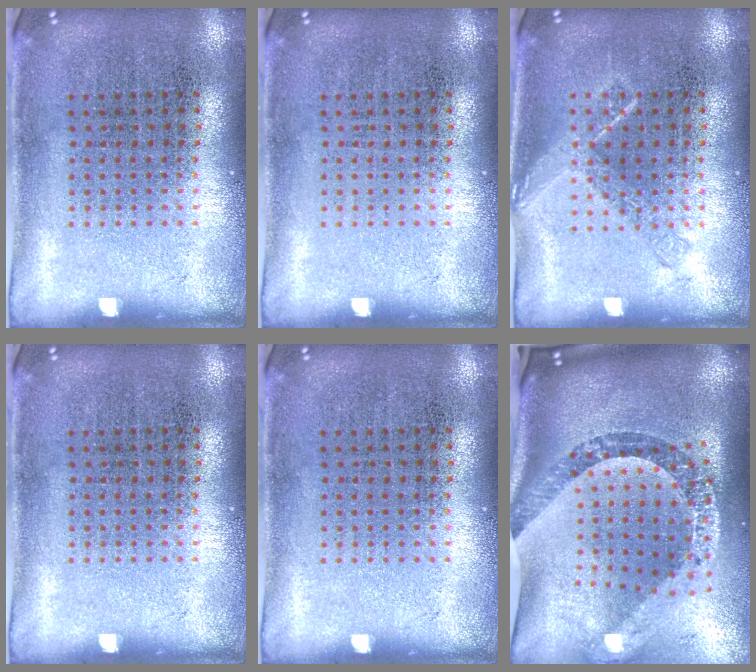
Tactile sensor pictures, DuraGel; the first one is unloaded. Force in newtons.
{"total": 0.0}
{"total": 1.1, "press": 1.0, "slide": 0.2}
{"total": 0.0}
{"total": 0.0}
{"total": 3.5, "press": 2.4, "slide": 2.5}